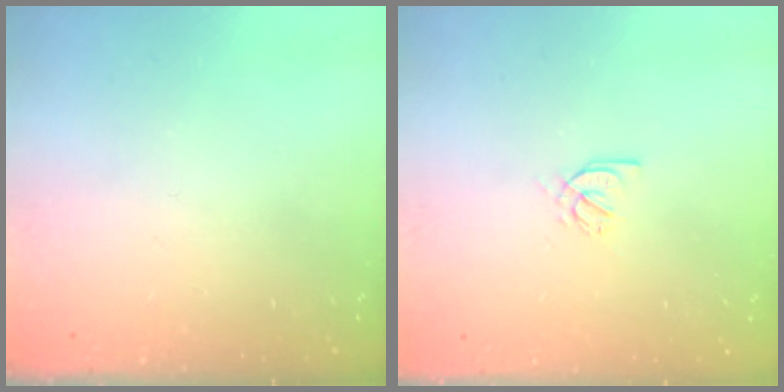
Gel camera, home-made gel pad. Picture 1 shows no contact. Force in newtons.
{"total": 2.6, "press": 2.6, "slide": 0.4}